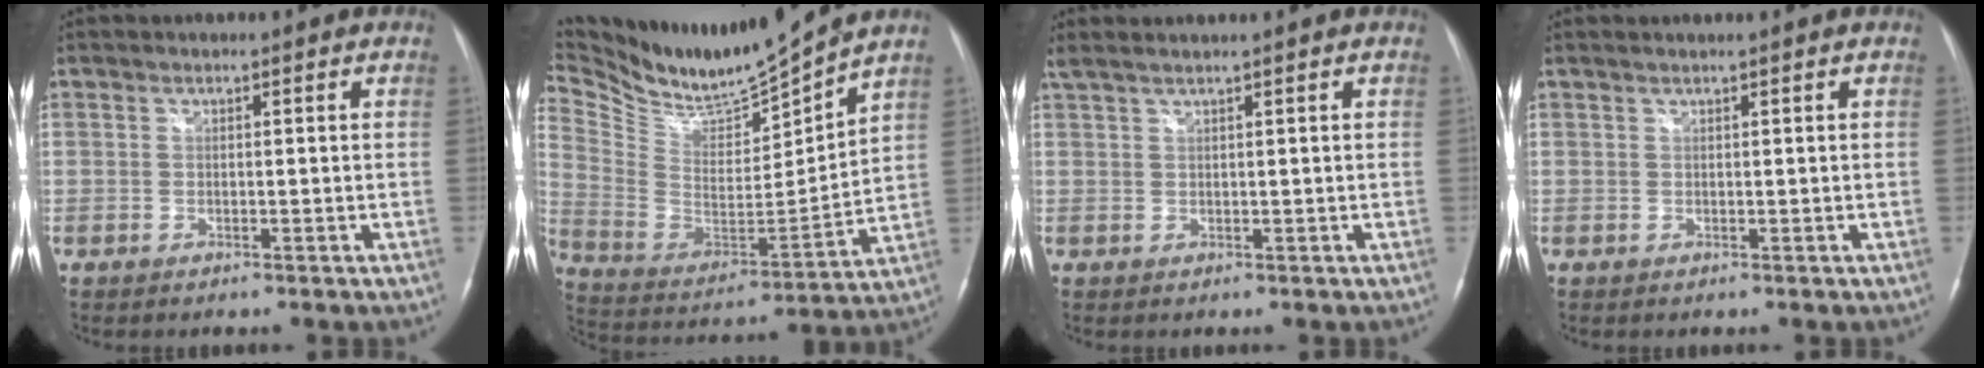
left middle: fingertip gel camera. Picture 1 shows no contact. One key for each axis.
{"total": 19.9, "fx": 18.7, "fy": 1.5, "fz": 6.5, "tx": -0.143, "ty": -0.047, "tz": 0.329}
{"total": 3.8, "fx": 3.0, "fy": -0.6, "fz": 2.2, "tx": -0.044, "ty": 0.031, "tz": 0.060}
{"total": 1.0, "fx": 0.9, "fy": -0.3, "fz": 0.4, "tx": -0.012, "ty": 0.008, "tz": 0.021}